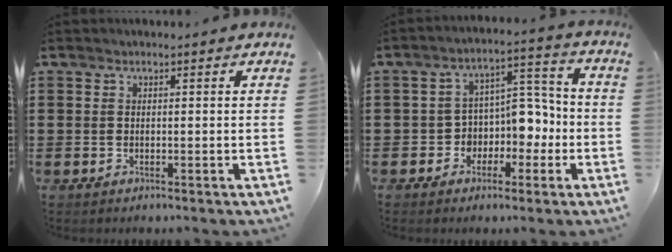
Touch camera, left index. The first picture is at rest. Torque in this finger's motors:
{"motor_torque": [0.71, 0.02, 0.22, 0.05]}